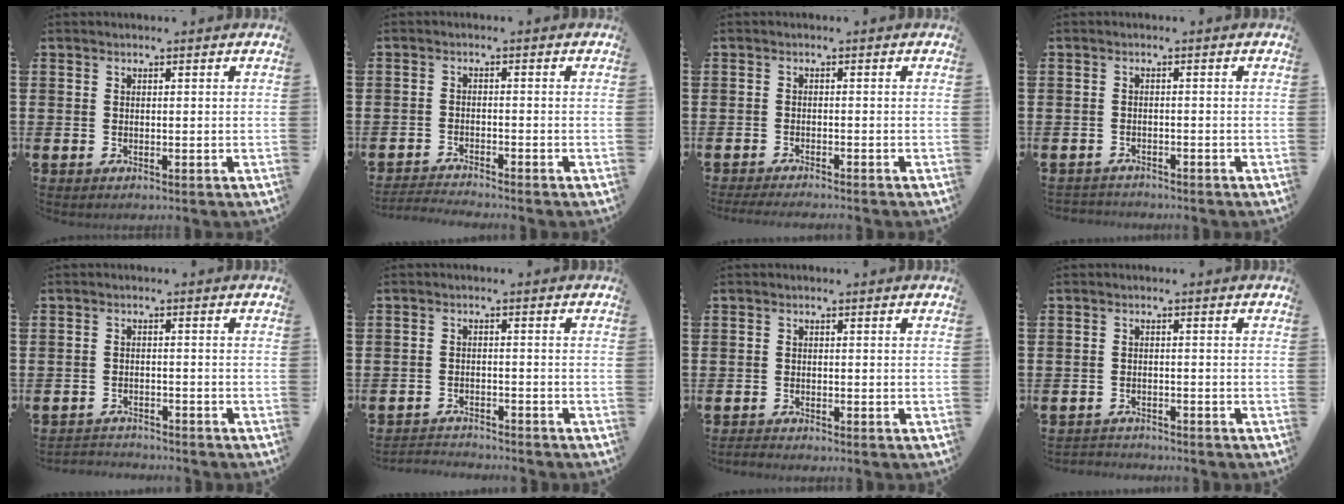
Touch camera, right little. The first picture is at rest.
{"total": 1.8, "force": [-1.7, -0.3, 0.1], "torque": [-0.003, 0.002, -0.036]}
{"total": 1.3, "force": [-1.2, -0.1, 0.4], "torque": [-0.006, 0.000, -0.023]}
{"total": 1.2, "force": [-1.1, 0.1, -0.2], "torque": [0.000, 0.003, -0.025]}
{"total": 2.0, "force": [-2.0, 0.1, -0.2], "torque": [-0.003, 0.001, -0.044]}
{"total": 2.2, "force": [-2.2, 0.0, -0.2], "torque": [-0.002, 0.002, -0.050]}
{"total": 0.7, "force": [-0.7, 0.0, 0.1], "torque": [-0.003, -0.001, -0.015]}
{"total": 1.5, "force": [-1.5, 0.1, -0.2], "torque": [-0.001, 0.002, -0.033]}